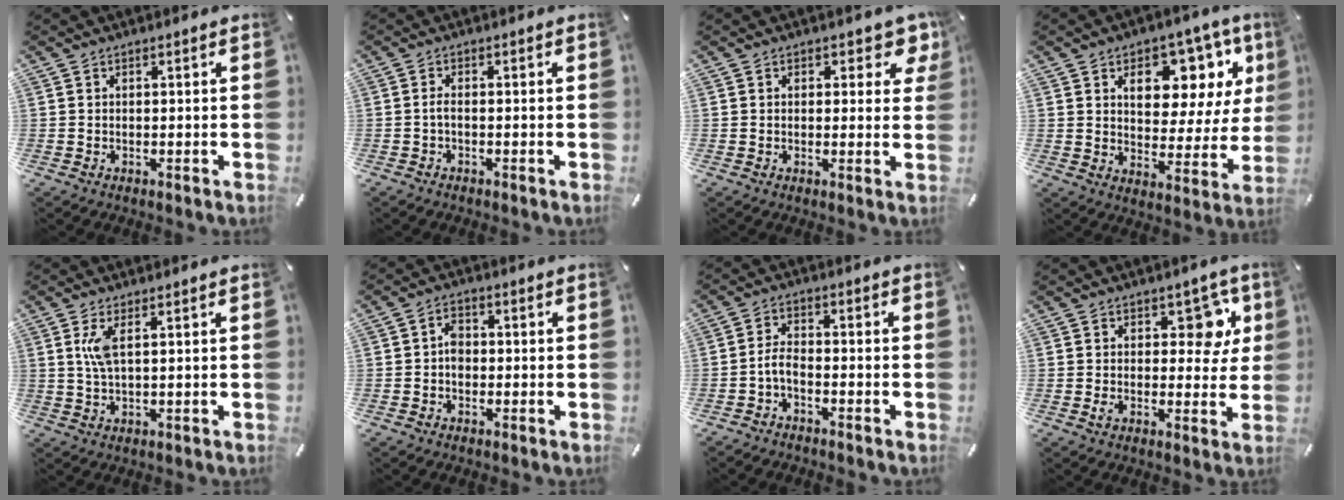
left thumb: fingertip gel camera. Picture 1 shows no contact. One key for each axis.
{"total": 1.5, "fx": -0.7, "fy": 0.6, "fz": 1.2, "tx": -0.031, "ty": 0.000, "tz": -0.017}
{"total": 4.5, "fx": 2.5, "fy": 2.9, "fz": 2.4, "tx": -0.017, "ty": -0.007, "tz": 0.036}
{"total": 13.3, "fx": 7.0, "fy": 8.8, "fz": 7.1, "tx": -0.091, "ty": -0.049, "tz": 0.121}
{"total": 4.8, "fx": 1.5, "fy": 1.4, "fz": 4.3, "tx": -0.098, "ty": 0.001, "tz": 0.022}
{"total": 3.2, "fx": -0.5, "fy": 2.6, "fz": 1.9, "tx": -0.029, "ty": 0.006, "tz": -0.011}
{"total": 3.9, "fx": -2.2, "fy": 2.0, "fz": 2.5, "tx": -0.065, "ty": 0.007, "tz": -0.046}
{"total": 9.1, "fx": 3.2, "fy": 5.9, "fz": 6.2, "tx": -0.065, "ty": -0.013, "tz": 0.051}